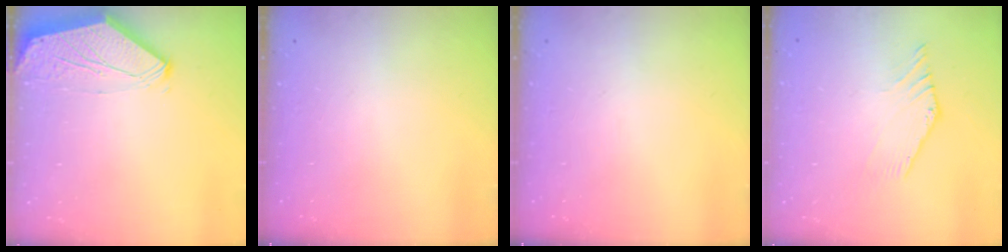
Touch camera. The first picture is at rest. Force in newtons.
{"total": 0.0}
{"total": 0.0}
{"total": 2.1, "press": 2.1, "slide": 0.2}